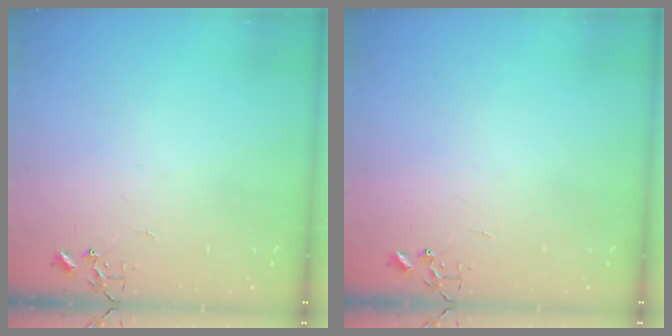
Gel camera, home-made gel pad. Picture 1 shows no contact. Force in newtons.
{"total": 0.0}